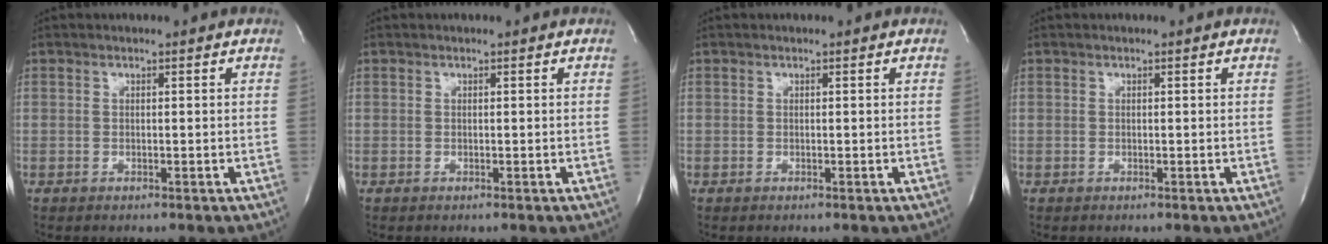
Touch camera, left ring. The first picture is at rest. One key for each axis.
{"total": 0.0}
{"total": 0.0}
{"total": 0.0}